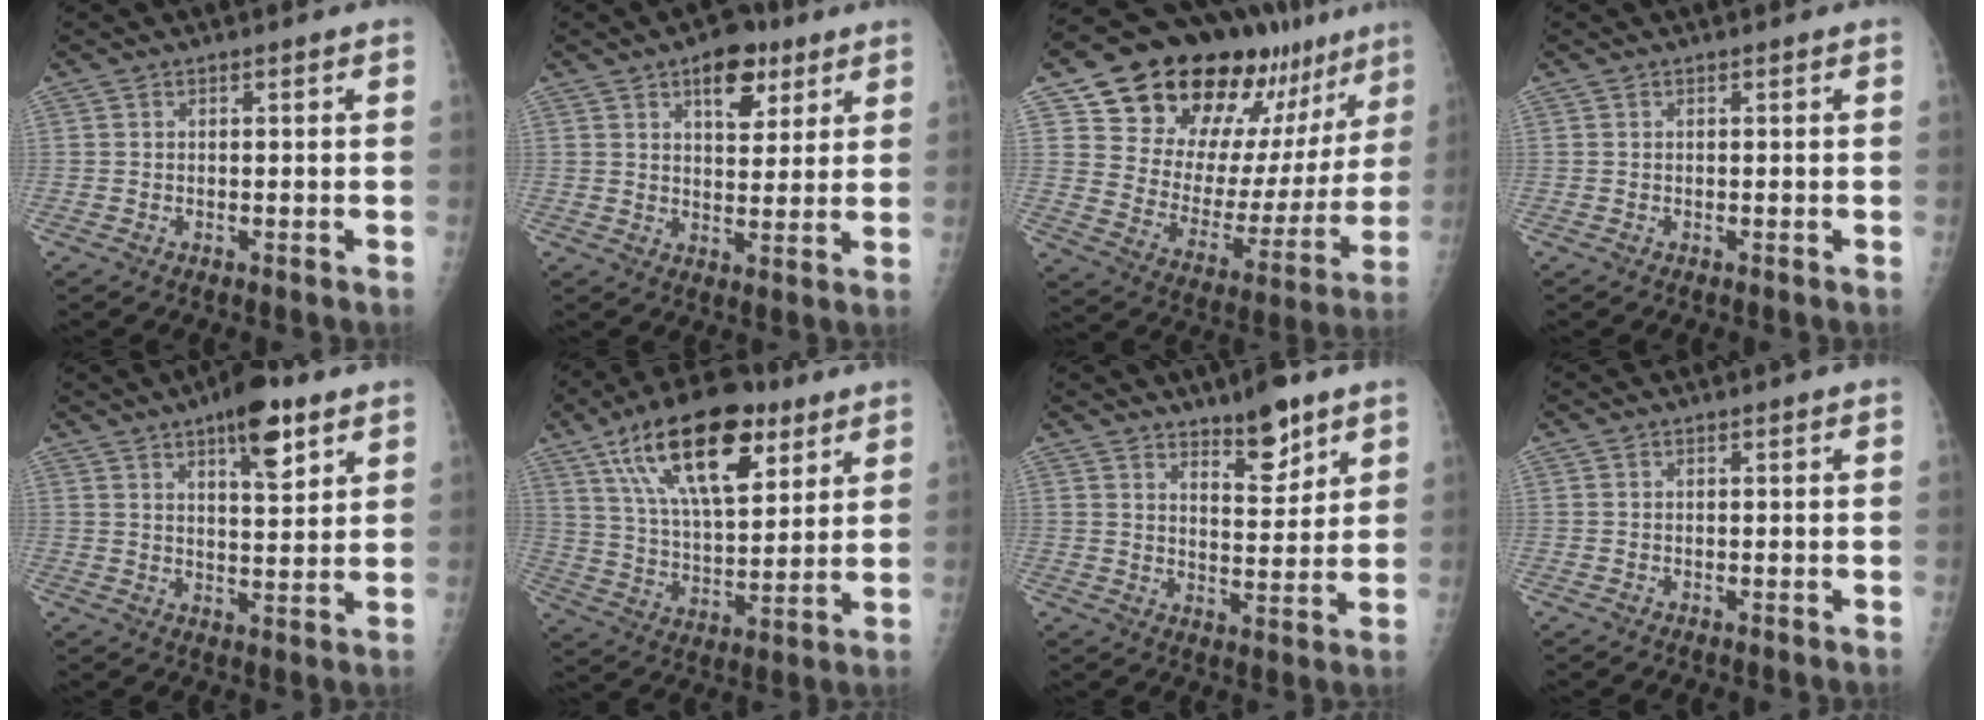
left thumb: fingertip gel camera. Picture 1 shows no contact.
{"total": 8.9, "force": [4.8, 4.9, 5.6], "torque": [-0.050, -0.019, 0.067]}
{"total": 26.8, "force": [18.2, 12.7, 15.1], "torque": [-0.186, -0.060, 0.272]}
{"total": 0.0}
{"total": 9.9, "force": [5.8, 3.4, 7.3], "torque": [-0.091, -0.030, 0.084]}
{"total": 21.9, "force": [11.4, 9.9, 15.8], "torque": [-0.241, -0.031, 0.197]}
{"total": 8.3, "force": [5.8, 2.8, 5.2], "torque": [-0.058, -0.044, 0.090]}
{"total": 0.0}